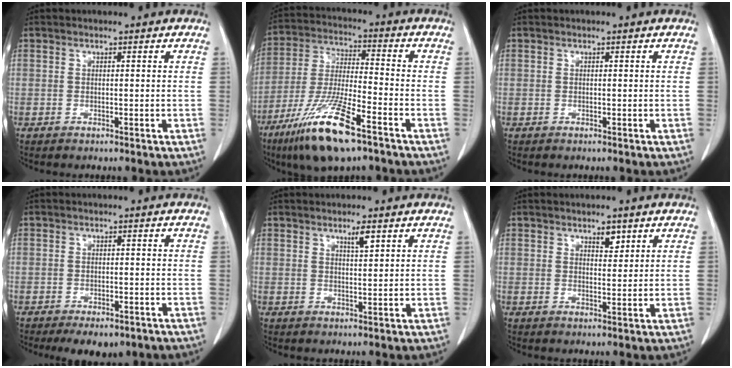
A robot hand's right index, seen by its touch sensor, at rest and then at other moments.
{"total": 15.0, "force": [-9.1, 2.0, 11.8], "torque": [-0.246, -0.036, -0.168]}
{"total": 0.0}
{"total": 6.6, "force": [-4.8, 3.3, 3.1], "torque": [-0.031, 0.000, -0.061]}
{"total": 2.1, "force": [1.3, 0.2, 1.6], "torque": [-0.032, -0.003, 0.025]}
{"total": 2.3, "force": [1.5, 0.9, 1.4], "torque": [-0.021, -0.005, 0.026]}